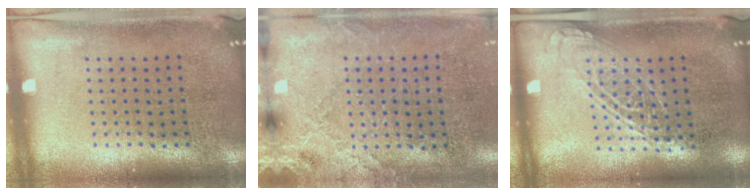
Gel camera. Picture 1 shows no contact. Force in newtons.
{"total": 2.6, "press": 2.3, "slide": 1.1}
{"total": 1.3, "press": 1.2, "slide": 0.6}